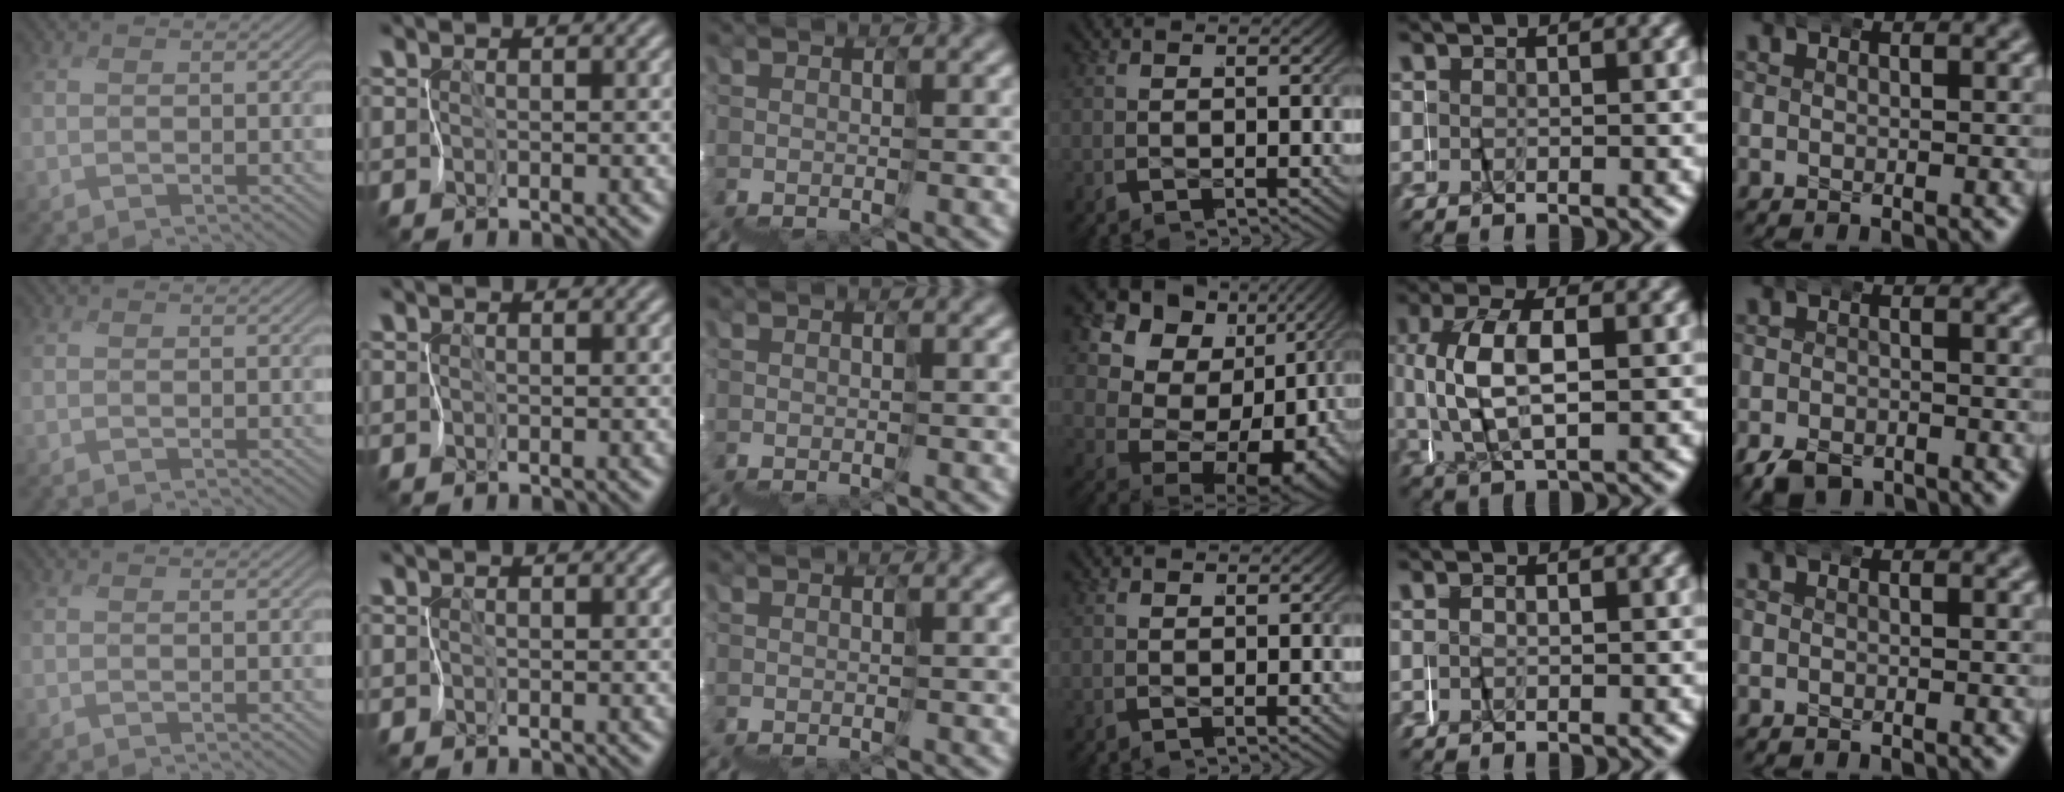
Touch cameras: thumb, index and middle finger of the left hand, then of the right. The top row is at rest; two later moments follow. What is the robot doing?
{"motion": "wrap", "object": "netting"}